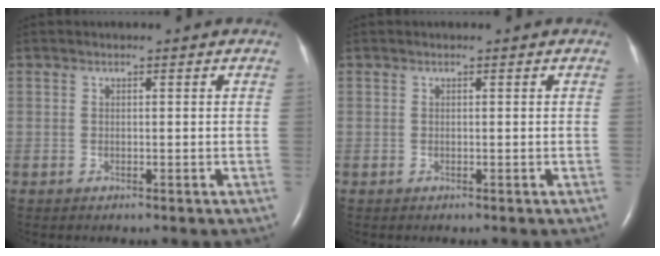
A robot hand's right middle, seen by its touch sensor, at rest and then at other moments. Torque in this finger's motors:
{"motor_torque": [0.00, -0.03, 0.00, 0.00]}